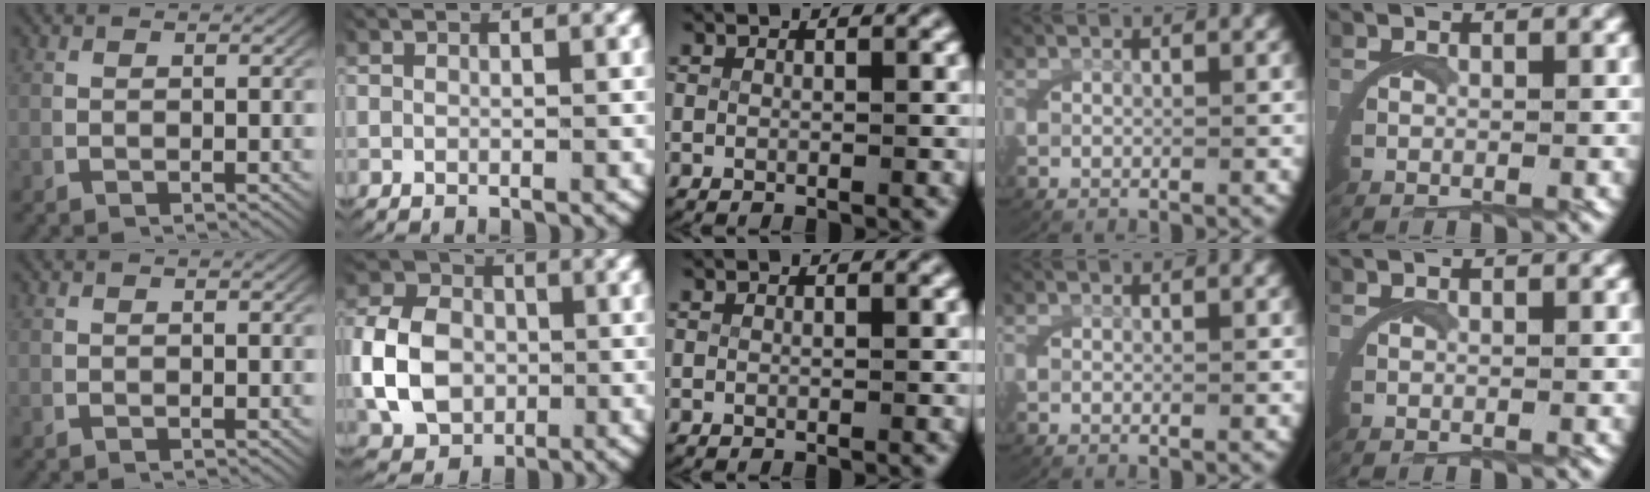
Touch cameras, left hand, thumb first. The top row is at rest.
{"index": {"total": 7.4, "force": [-0.6, 6.1, 4.2], "torque": [-0.086, -0.015, -0.005]}}